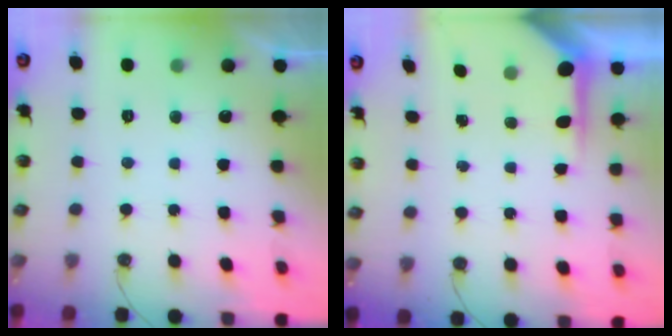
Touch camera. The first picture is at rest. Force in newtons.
{"total": 6.1, "press": 6.1, "slide": 0.4}